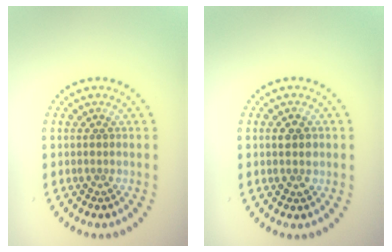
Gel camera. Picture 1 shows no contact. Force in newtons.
{"total": 1.7, "press": 1.7, "slide": 0.1}